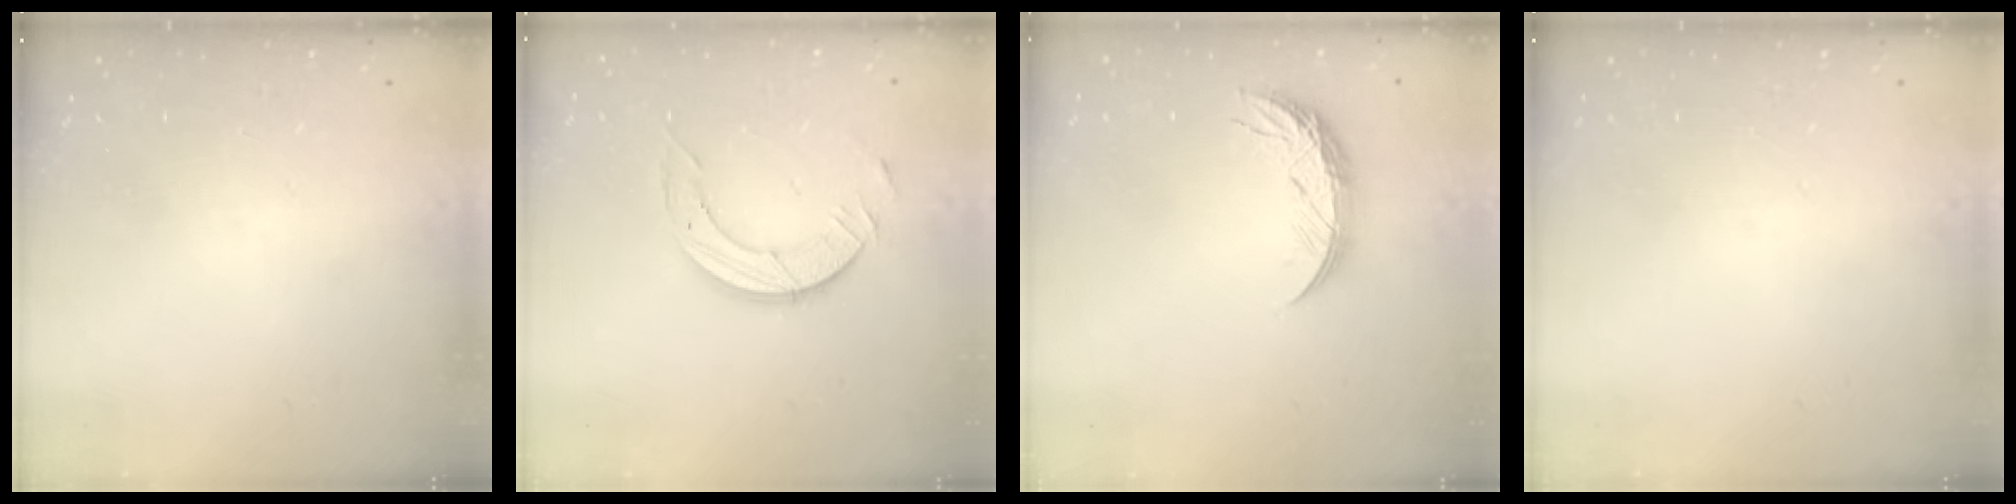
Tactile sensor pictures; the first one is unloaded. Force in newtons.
{"total": 9.0, "press": 9.0, "slide": 0.8}
{"total": 8.2, "press": 8.2, "slide": 0.8}
{"total": 0.0}